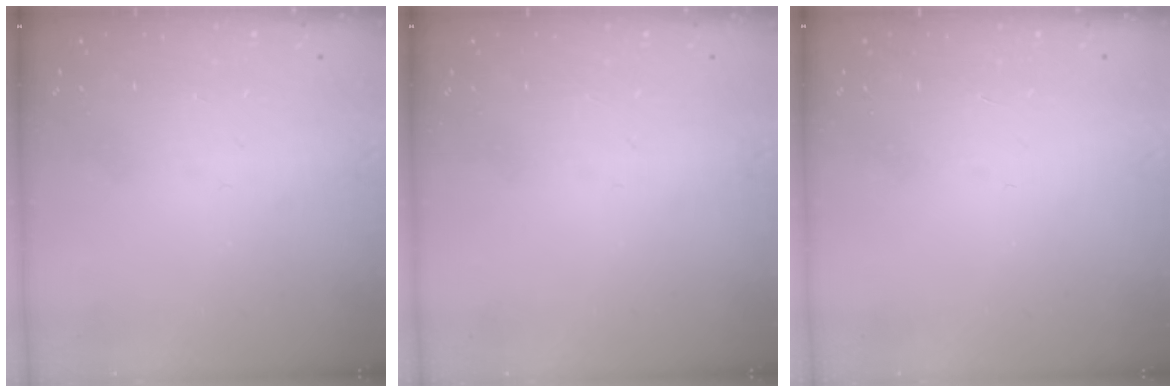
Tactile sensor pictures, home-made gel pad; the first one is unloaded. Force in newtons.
{"total": 0.0}
{"total": 1.6, "press": 1.6, "slide": 0.1}